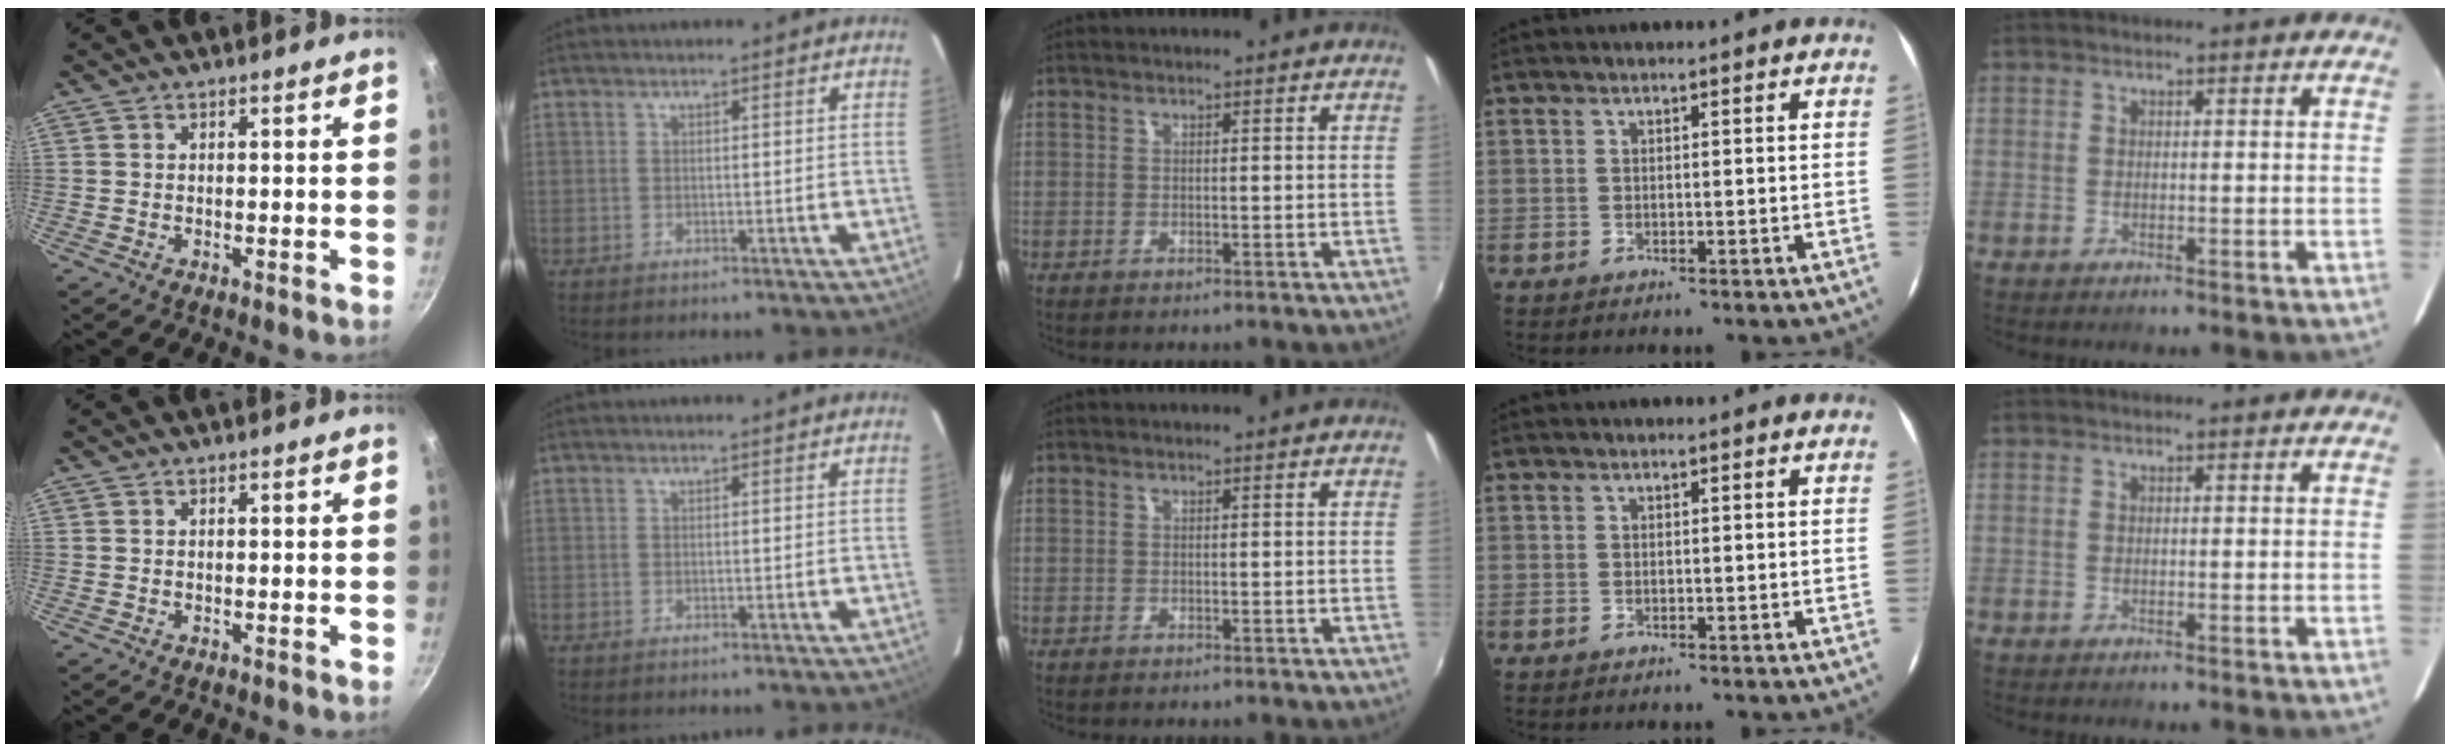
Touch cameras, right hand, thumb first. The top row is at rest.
{}